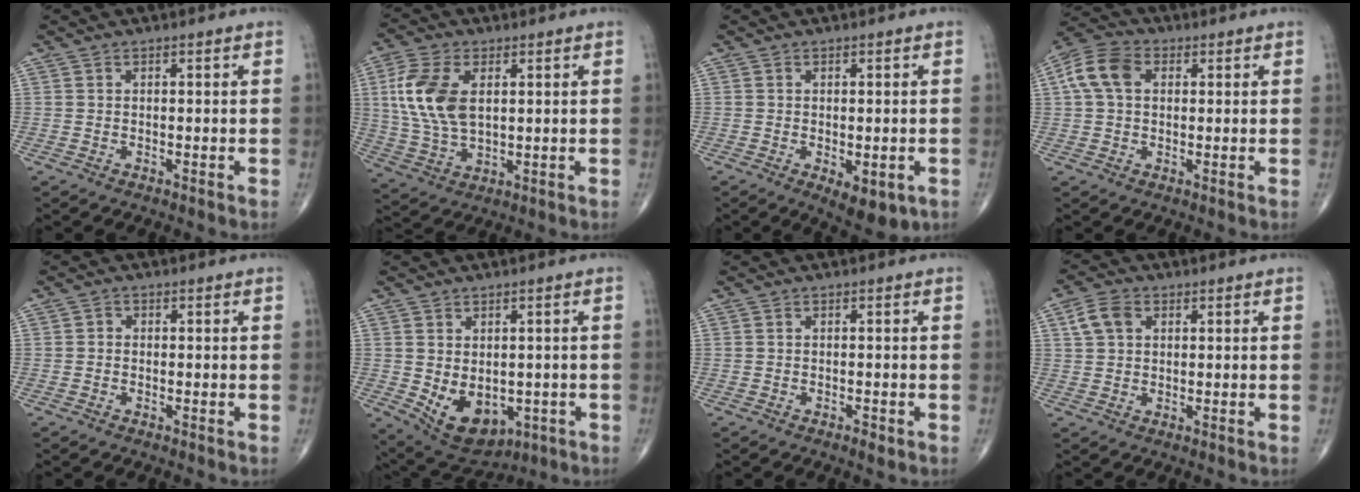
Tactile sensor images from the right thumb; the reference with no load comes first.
{"total": 12.5, "force": [2.6, 7.1, 9.9], "torque": [-0.208, -0.008, 0.051]}
{"total": 6.7, "force": [-2.3, 3.1, 5.5], "torque": [-0.068, -0.008, -0.021]}
{"total": 8.6, "force": [1.9, 6.0, 5.9], "torque": [-0.120, 0.023, 0.028]}
{"total": 0.9, "force": [-0.2, 0.8, 0.3], "torque": [0.006, 0.003, -0.009]}
{"total": 10.7, "force": [-2.2, 7.3, 7.6], "torque": [-0.095, -0.006, -0.009]}
{"total": 1.3, "force": [-0.7, 0.5, 1.0], "torque": [-0.017, -0.002, -0.012]}
{"total": 5.1, "force": [1.7, 3.6, 3.1], "torque": [-0.056, 0.007, 0.030]}